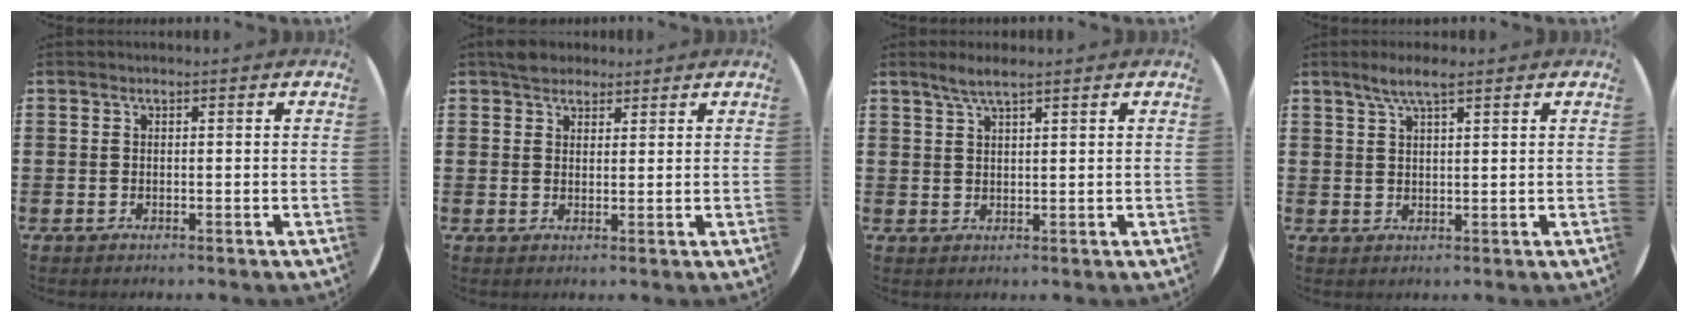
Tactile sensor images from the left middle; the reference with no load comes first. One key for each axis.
{"total": 2.7, "fx": 2.3, "fy": 1.3, "fz": 0.2, "tx": -0.001, "ty": 0.006, "tz": 0.045}
{"total": 2.6, "fx": 2.0, "fy": 0.2, "fz": 1.6, "tx": -0.034, "ty": 0.003, "tz": 0.035}
{"total": 3.6, "fx": 2.6, "fy": 0.6, "fz": 2.5, "tx": -0.052, "ty": 0.006, "tz": 0.045}